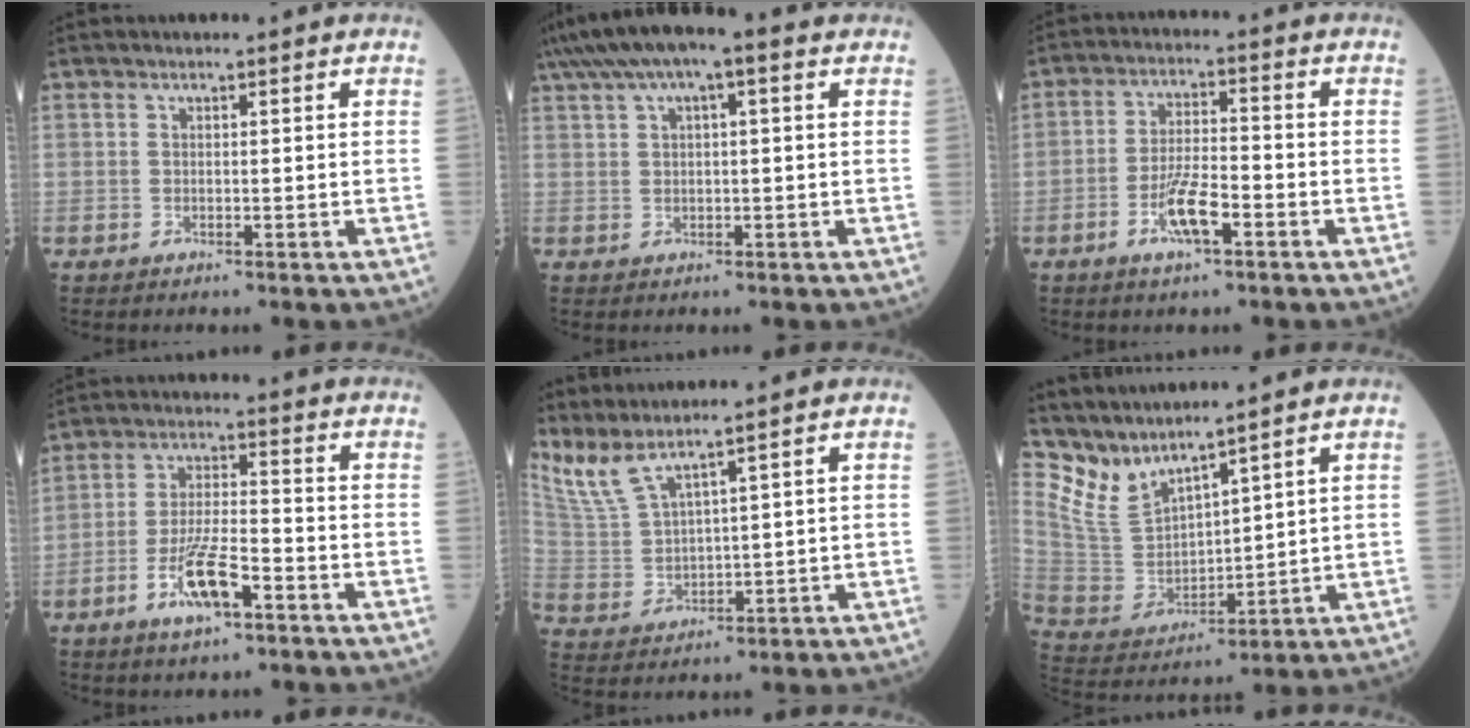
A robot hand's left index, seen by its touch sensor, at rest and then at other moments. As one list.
[{"total": 9.4, "force": [5.2, 2.3, 7.5], "torque": [-0.135, 0.047, 0.080]}, {"total": 6.4, "force": [-3.2, 1.3, 5.4], "torque": [-0.110, -0.004, -0.062]}, {"total": 8.2, "force": [-4.3, 1.9, 6.7], "torque": [-0.135, -0.004, -0.081]}, {"total": 6.0, "force": [5.3, -0.3, 2.8], "torque": [-0.084, -0.002, 0.127]}, {"total": 7.9, "force": [7.6, 0.9, 2.2], "torque": [-0.073, -0.002, 0.176]}]